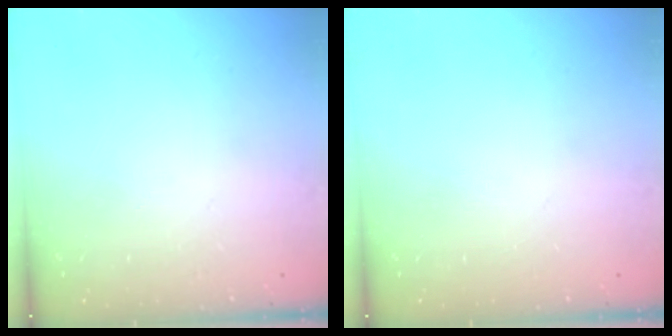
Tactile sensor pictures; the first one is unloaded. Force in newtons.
{"total": 0.0}